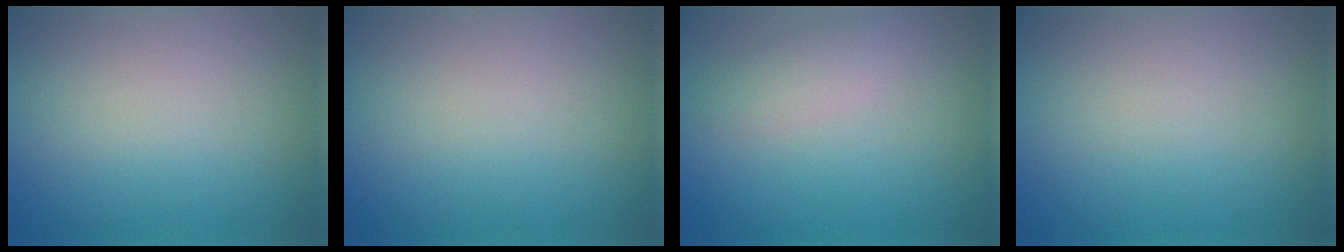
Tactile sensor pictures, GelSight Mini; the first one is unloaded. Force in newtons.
{"total": 0.0}
{"total": 1.6, "press": 1.6, "slide": 0.1}
{"total": 0.0}